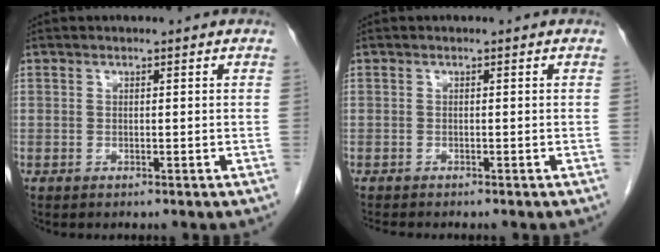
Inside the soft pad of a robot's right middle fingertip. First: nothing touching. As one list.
[{"total": 2.2, "force": [-2.0, 0.2, 0.9], "torque": [-0.016, -0.005, -0.030]}]